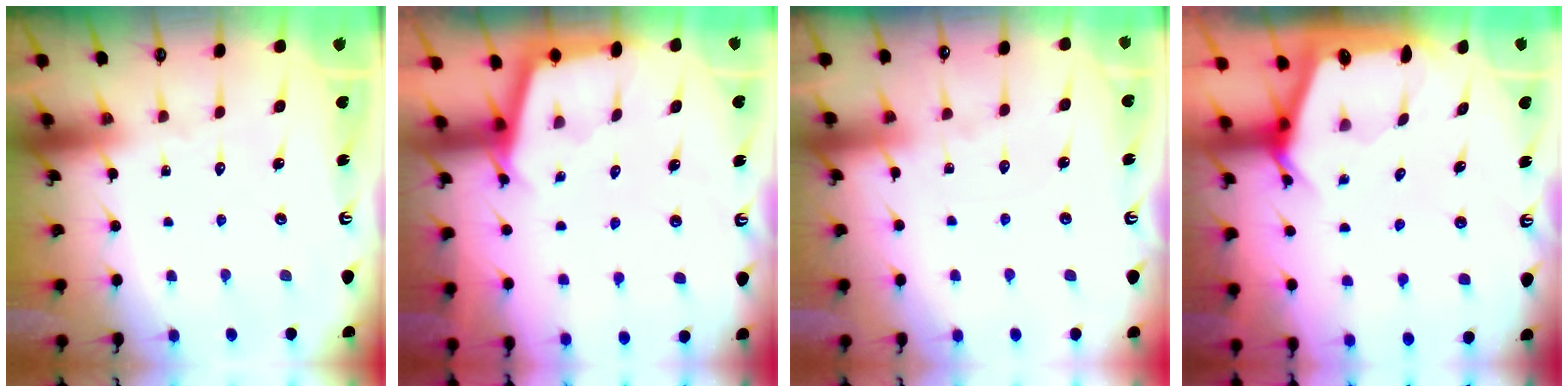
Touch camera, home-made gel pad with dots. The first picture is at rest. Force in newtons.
{"total": 2.5, "press": 2.5, "slide": 0.2}
{"total": 3.4, "press": 3.4, "slide": 0.6}
{"total": 2.9, "press": 2.9, "slide": 0.2}